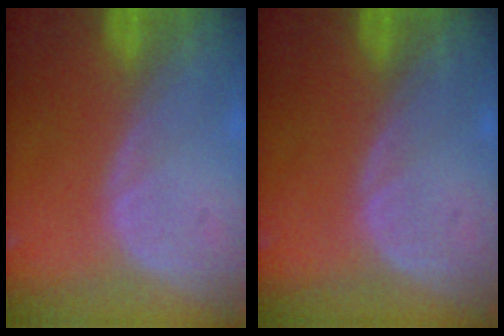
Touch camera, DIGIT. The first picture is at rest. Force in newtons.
{"total": 0.0}